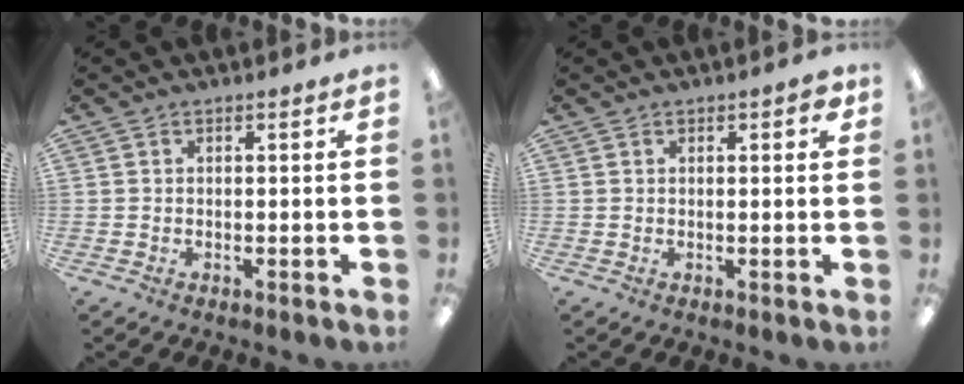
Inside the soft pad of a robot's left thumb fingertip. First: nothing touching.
{"total": 2.2, "force": [1.2, 0.8, 1.7], "torque": [-0.017, -0.003, 0.017]}